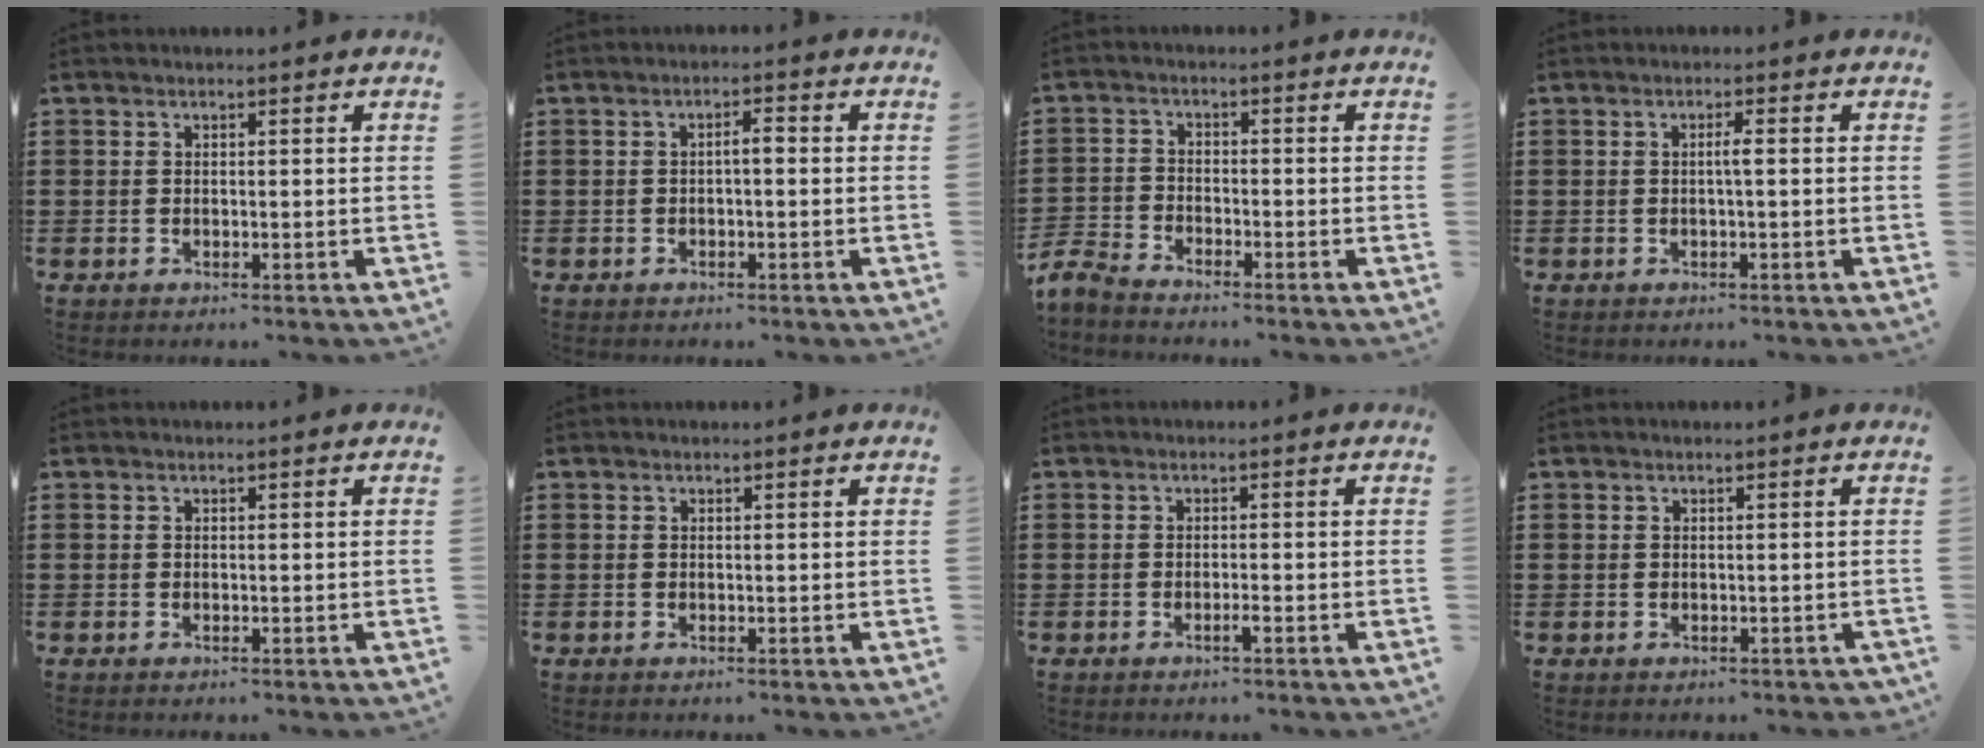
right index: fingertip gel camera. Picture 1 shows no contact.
{"total": 1.8, "force": [-0.3, 0.4, 1.8], "torque": [-0.034, 0.004, -0.008]}
{"total": 3.6, "force": [-3.6, 0.3, 0.3], "torque": [-0.032, -0.006, -0.081]}
{"total": 1.4, "force": [-0.1, 0.0, 1.4], "torque": [-0.027, 0.000, -0.003]}
{"total": 0.0}
{"total": 0.0}
{"total": 1.2, "force": [-0.7, -0.1, 0.9], "torque": [-0.017, -0.006, -0.012]}
{"total": 0.7, "force": [-0.2, 0.7, 0.0], "torque": [-0.003, 0.003, -0.004]}